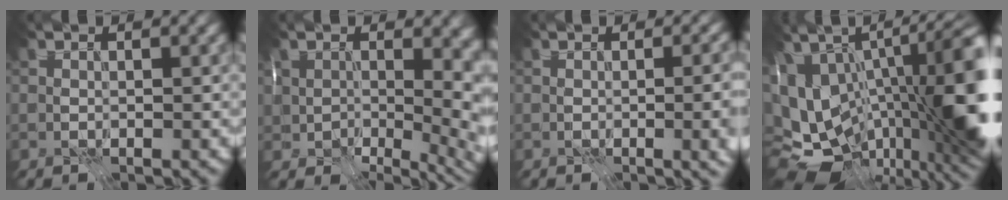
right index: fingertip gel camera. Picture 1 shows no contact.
{"total": 11.7, "force": [1.6, 7.2, 9.1], "torque": [-0.117, -0.025, 0.037]}
{"total": 6.5, "force": [-0.6, 2.7, 5.8], "torque": [-0.042, 0.000, 0.003]}
{"total": 19.3, "force": [-0.6, 10.6, 16.1], "torque": [-0.251, -0.016, 0.010]}